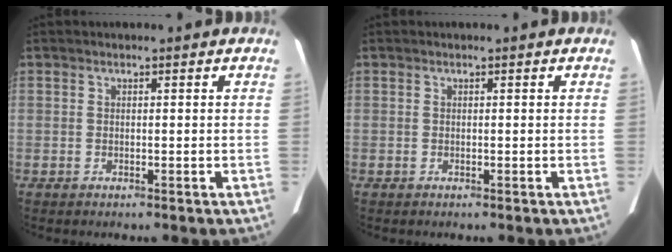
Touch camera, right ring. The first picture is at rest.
{"total": 0.0}